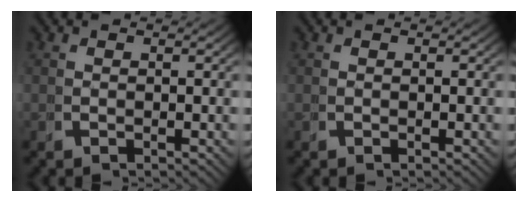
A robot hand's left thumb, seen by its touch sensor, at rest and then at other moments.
{"total": 0.0}